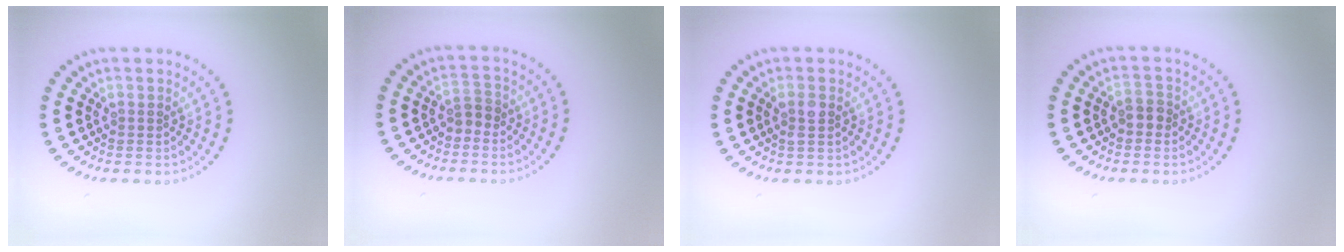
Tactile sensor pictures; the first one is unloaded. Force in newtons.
{"total": 1.2, "press": 1.1, "slide": 0.6}
{"total": 1.4, "press": 1.3, "slide": 0.5}
{"total": 1.4, "press": 1.2, "slide": 0.6}